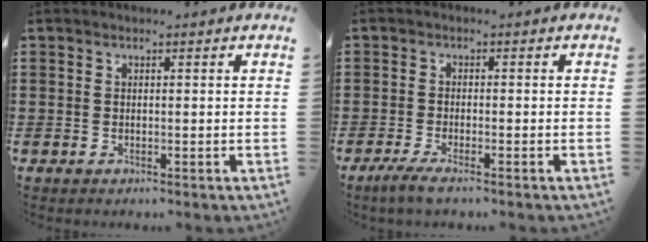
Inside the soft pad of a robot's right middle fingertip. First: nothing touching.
{"total": 2.2, "force": [-1.7, 0.0, 1.5], "torque": [-0.032, -0.004, -0.032]}